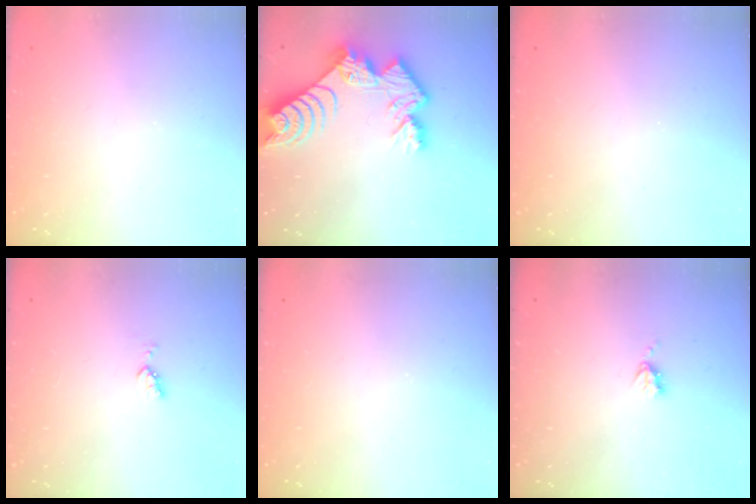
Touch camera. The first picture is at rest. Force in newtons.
{"total": 13.8, "press": 13.8, "slide": 1.1}
{"total": 0.0}
{"total": 3.5, "press": 3.4, "slide": 0.9}
{"total": 0.0}
{"total": 3.7, "press": 3.6, "slide": 0.5}